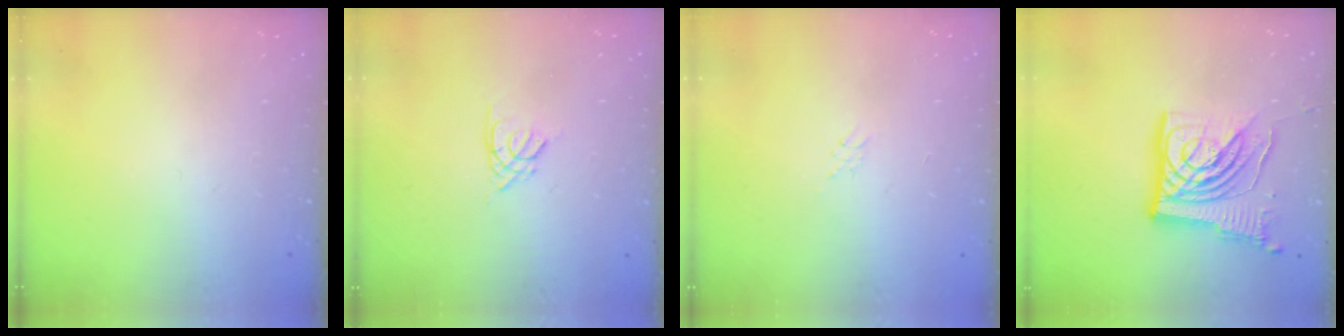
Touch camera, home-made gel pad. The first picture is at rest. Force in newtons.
{"total": 2.6, "press": 2.6, "slide": 0.3}
{"total": 3.8, "press": 3.7, "slide": 0.6}
{"total": 16.6, "press": 16.4, "slide": 2.1}